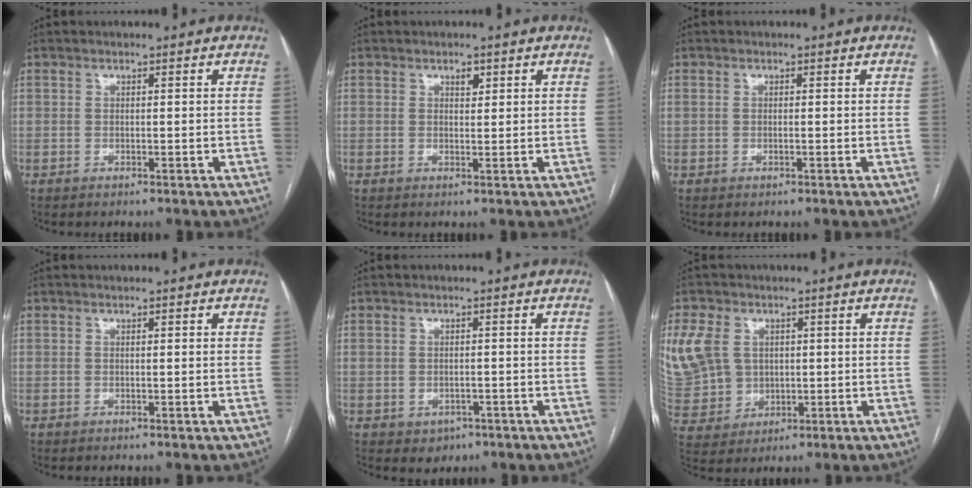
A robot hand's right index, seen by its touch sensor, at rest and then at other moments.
{"total": 1.5, "force": [1.0, 0.7, 0.9], "torque": [-0.013, -0.002, 0.015]}
{"total": 0.0}
{"total": 0.0}
{"total": 2.9, "force": [-1.2, 2.5, 1.0], "torque": [-0.009, 0.004, -0.003]}
{"total": 14.7, "force": [3.7, 12.3, 7.2], "torque": [-0.198, 0.029, 0.094]}